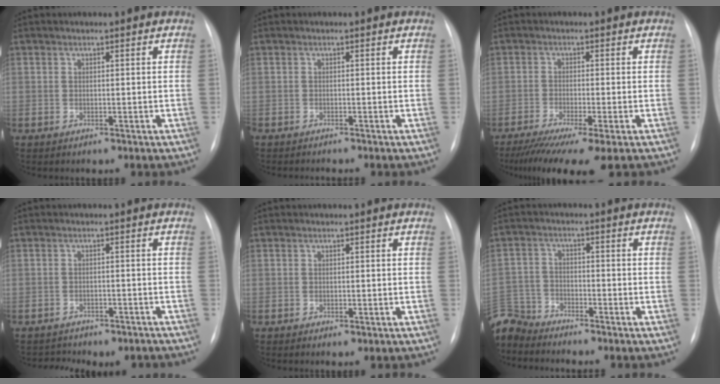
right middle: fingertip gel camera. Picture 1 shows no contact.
{"total": 1.6, "force": [-1.5, -0.1, 0.4], "torque": [-0.007, -0.004, -0.023]}
{"total": 10.1, "force": [-7.2, 0.1, 7.0], "torque": [-0.112, -0.028, -0.115]}
{"total": 7.1, "force": [-6.2, 3.3, 1.2], "torque": [-0.016, 0.016, -0.065]}
{"total": 0.7, "force": [-0.2, 0.2, 0.7], "torque": [-0.012, -0.003, 0.001]}
{"total": 7.0, "force": [-6.9, 1.4, -0.1], "torque": [-0.005, 0.000, -0.143]}